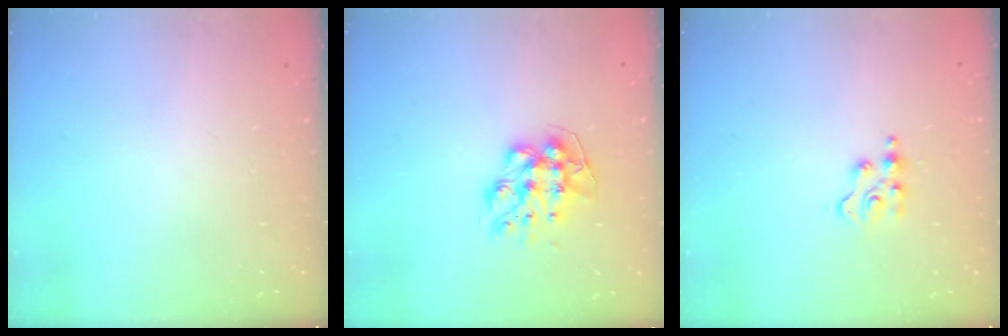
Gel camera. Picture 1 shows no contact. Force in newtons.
{"total": 10.0, "press": 9.9, "slide": 0.7}
{"total": 3.5, "press": 3.5, "slide": 0.5}